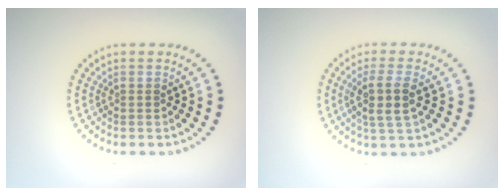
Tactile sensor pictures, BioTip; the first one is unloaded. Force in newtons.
{"total": 3.0, "press": 2.7, "slide": 1.4}